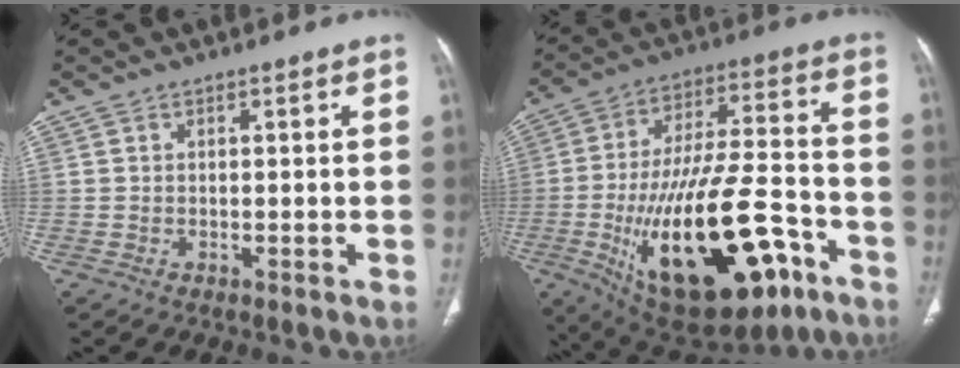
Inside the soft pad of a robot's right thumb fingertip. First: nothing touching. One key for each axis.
{"total": 29.3, "fx": -11.7, "fy": 12.5, "fz": 23.8, "tx": -0.394, "ty": 0.043, "tz": -0.164}